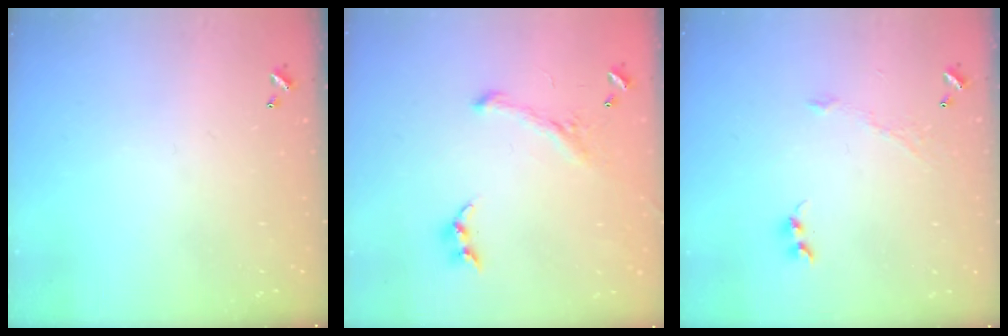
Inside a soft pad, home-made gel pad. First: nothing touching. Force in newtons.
{"total": 1.1, "press": 0.0, "slide": 1.1}
{"total": 3.4, "press": 3.3, "slide": 0.5}